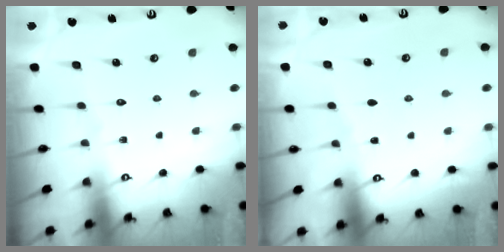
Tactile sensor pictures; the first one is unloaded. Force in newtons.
{"total": 2.1, "press": 2.1, "slide": 0.3}